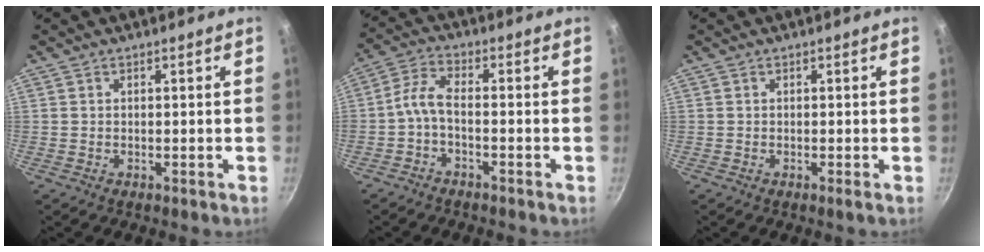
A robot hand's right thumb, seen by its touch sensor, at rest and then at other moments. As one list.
[{"total": 4.8, "force": [-2.1, 1.6, 4.1], "torque": [-0.100, 0.029, -0.051]}, {"total": 0.0}]